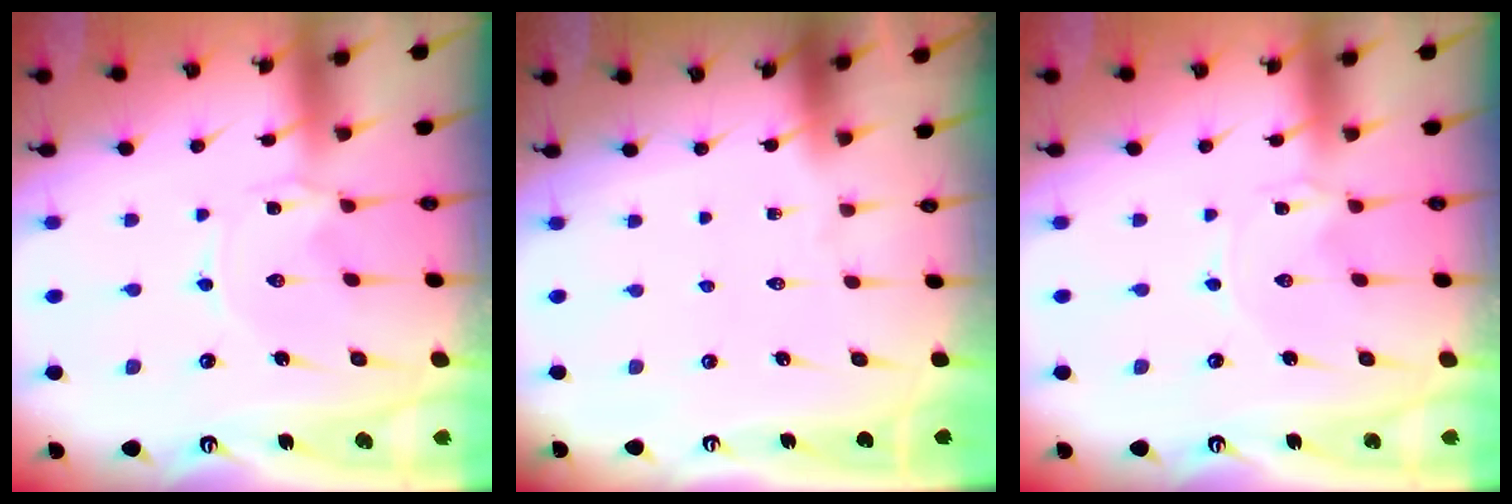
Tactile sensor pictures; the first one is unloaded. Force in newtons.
{"total": 0.0}
{"total": 0.0}